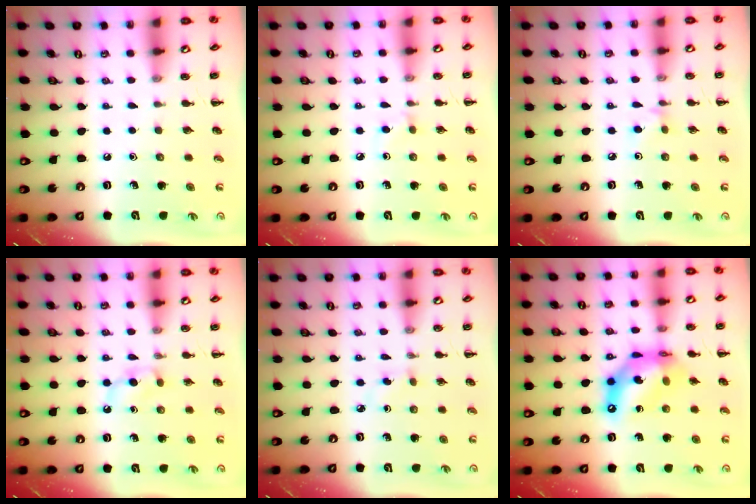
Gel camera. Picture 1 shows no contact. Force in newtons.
{"total": 4.1, "press": 3.8, "slide": 1.6}
{"total": 2.9, "press": 2.6, "slide": 1.2}
{"total": 3.9, "press": 3.6, "slide": 1.4}
{"total": 3.0, "press": 2.8, "slide": 1.1}
{"total": 13.0, "press": 12.5, "slide": 3.4}